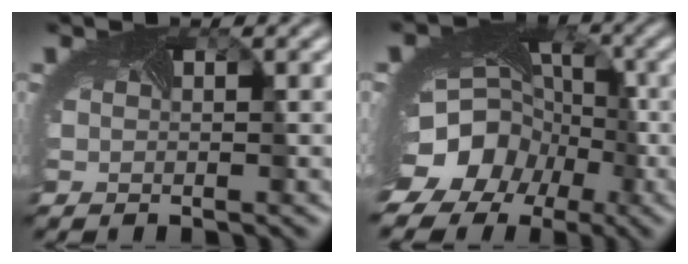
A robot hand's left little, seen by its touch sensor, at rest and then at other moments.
{"total": 14.3, "force": [-5.7, 11.6, 6.2], "torque": [-0.117, -0.037, -0.102]}